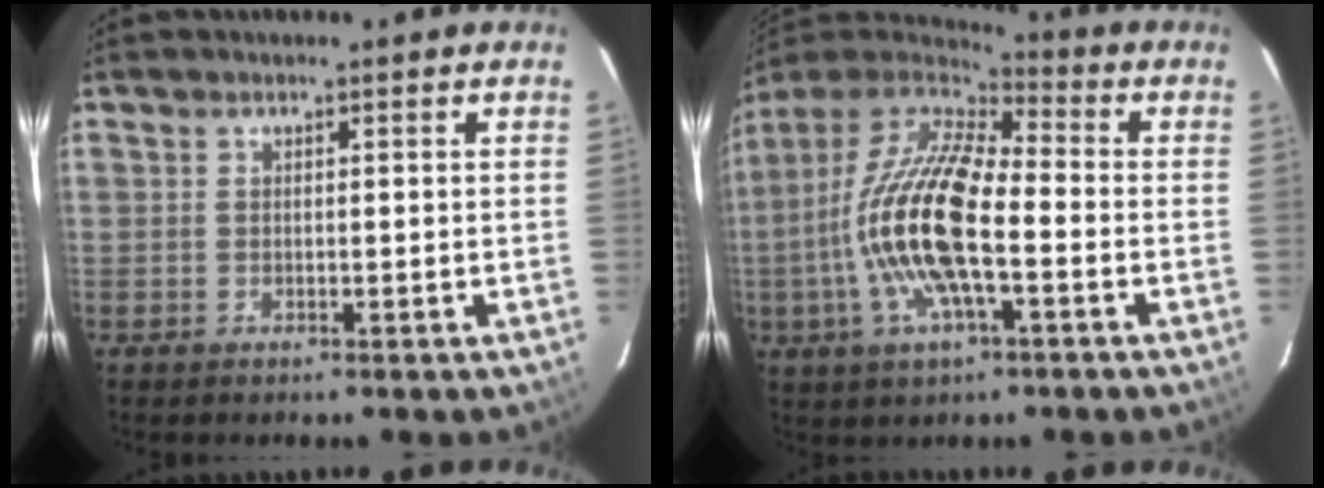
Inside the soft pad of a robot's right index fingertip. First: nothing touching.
{"total": 19.1, "force": [-4.1, 6.4, 17.6], "torque": [-0.347, -0.007, -0.088]}